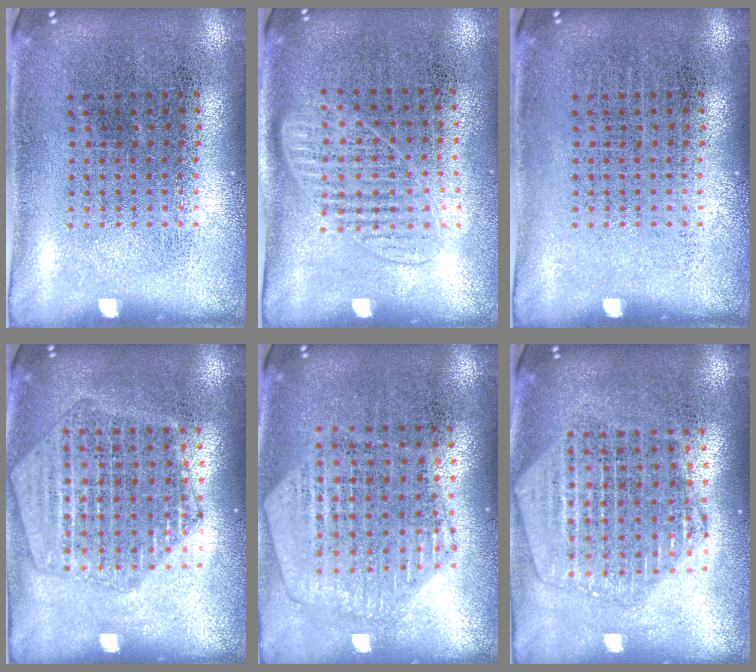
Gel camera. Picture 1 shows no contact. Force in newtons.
{"total": 1.2, "press": 1.0, "slide": 0.6}
{"total": 0.0}
{"total": 1.9, "press": 1.8, "slide": 0.6}
{"total": 1.2, "press": 1.2, "slide": 0.1}
{"total": 2.2, "press": 1.9, "slide": 0.9}